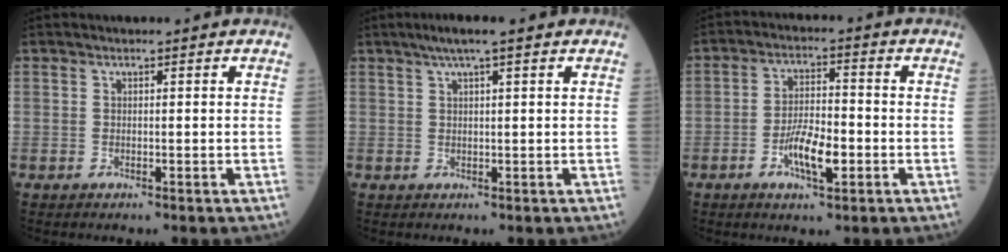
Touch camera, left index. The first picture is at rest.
{"total": 4.5, "force": [3.1, 0.3, 3.2], "torque": [-0.058, 0.023, 0.051]}
{"total": 6.7, "force": [-2.6, 2.0, 5.9], "torque": [-0.112, 0.000, -0.048]}